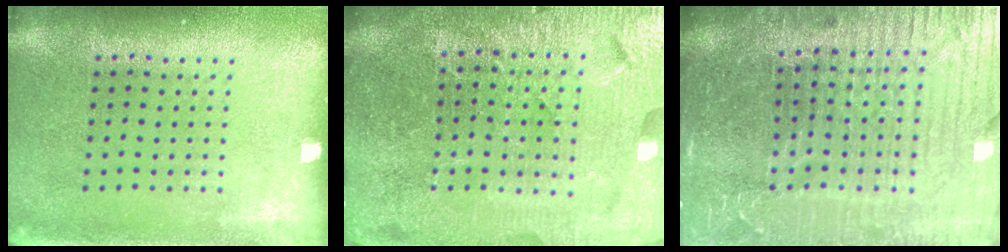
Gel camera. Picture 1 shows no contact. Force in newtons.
{"total": 5.8, "press": 5.2, "slide": 2.5}
{"total": 6.4, "press": 5.7, "slide": 3.0}